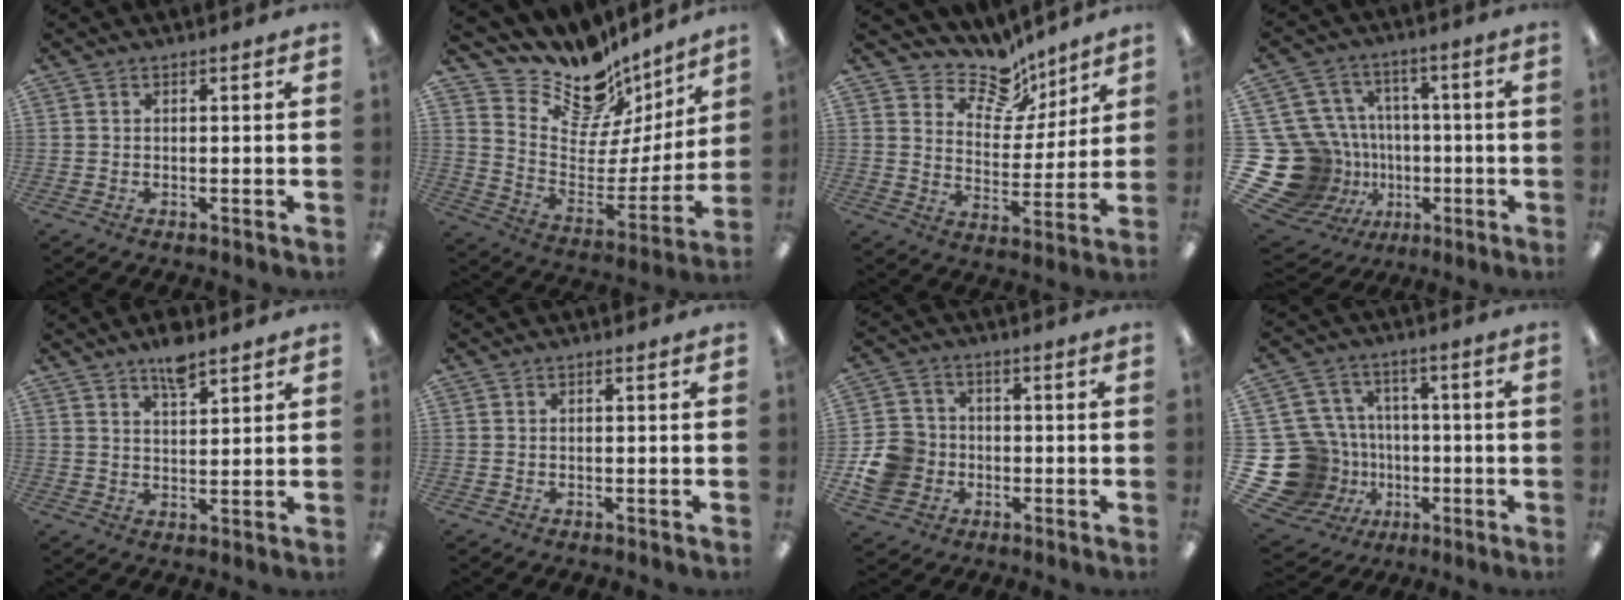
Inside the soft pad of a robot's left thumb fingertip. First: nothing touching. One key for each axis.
{"total": 17.1, "fx": 13.9, "fy": 8.3, "fz": 5.6, "tx": -0.095, "ty": -0.126, "tz": 0.239}
{"total": 11.1, "fx": 8.8, "fy": 5.7, "fz": 3.6, "tx": -0.064, "ty": -0.068, "tz": 0.159}
{"total": 21.7, "fx": -2.9, "fy": 20.1, "fz": 7.8, "tx": -0.174, "ty": 0.011, "tz": 0.015}
{"total": 6.1, "fx": 4.8, "fy": 2.0, "fz": 3.2, "tx": -0.049, "ty": -0.025, "tz": 0.082}
{"total": 0.0}
{"total": 9.5, "fx": -2.3, "fy": 8.8, "fz": 3.0, "tx": -0.066, "ty": 0.026, "tz": -0.037}
{"total": 21.4, "fx": -4.4, "fy": 19.3, "fz": 8.3, "tx": -0.187, "ty": 0.020, "tz": -0.017}